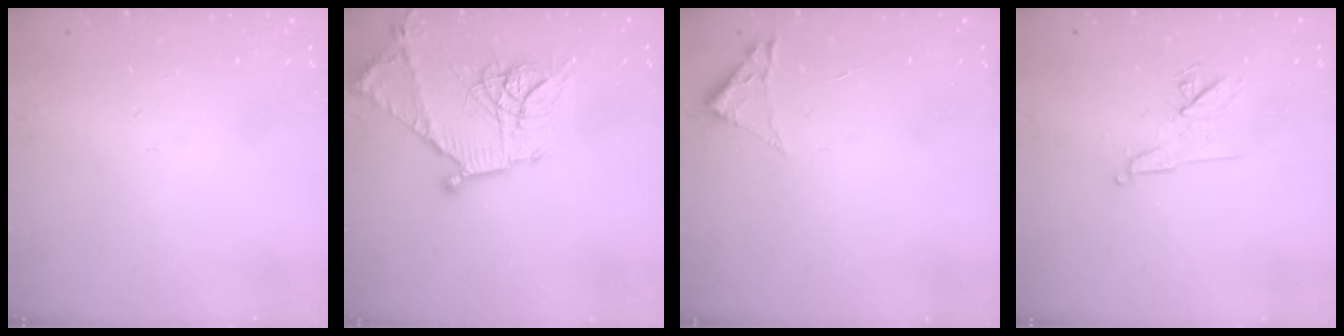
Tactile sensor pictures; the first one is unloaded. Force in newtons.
{"total": 16.5, "press": 16.4, "slide": 1.1}
{"total": 1.8, "press": 1.8, "slide": 0.2}
{"total": 8.9, "press": 8.9, "slide": 1.1}